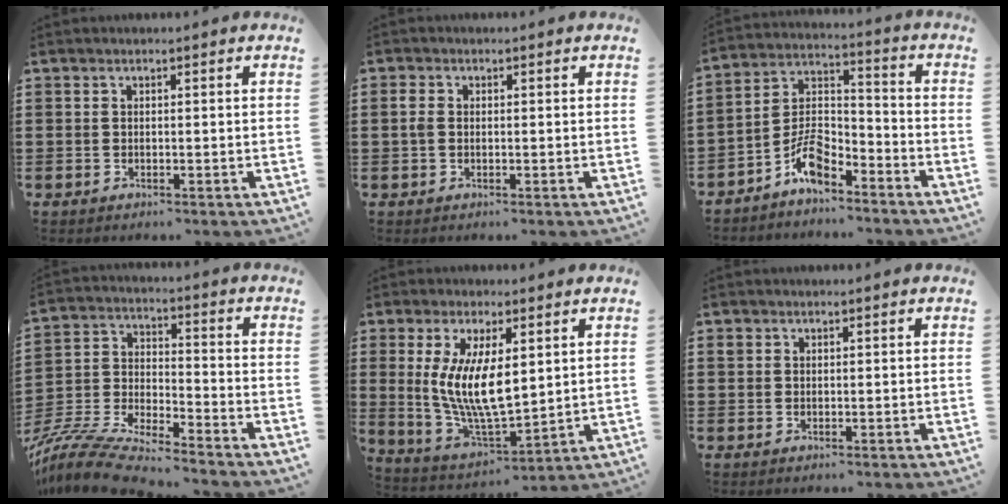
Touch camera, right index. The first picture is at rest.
{"total": 1.6, "force": [0.0, 1.1, 1.2], "torque": [-0.034, 0.003, -0.003]}
{"total": 7.2, "force": [-5.7, 2.4, 3.7], "torque": [-0.084, 0.001, -0.111]}
{"total": 9.1, "force": [-8.7, 0.5, 2.8], "torque": [-0.083, -0.004, -0.182]}
{"total": 10.4, "force": [1.8, 4.0, 9.4], "torque": [-0.191, -0.005, 0.035]}
{"total": 0.9, "force": [0.4, 0.8, 0.1], "torque": [-0.003, 0.004, 0.007]}